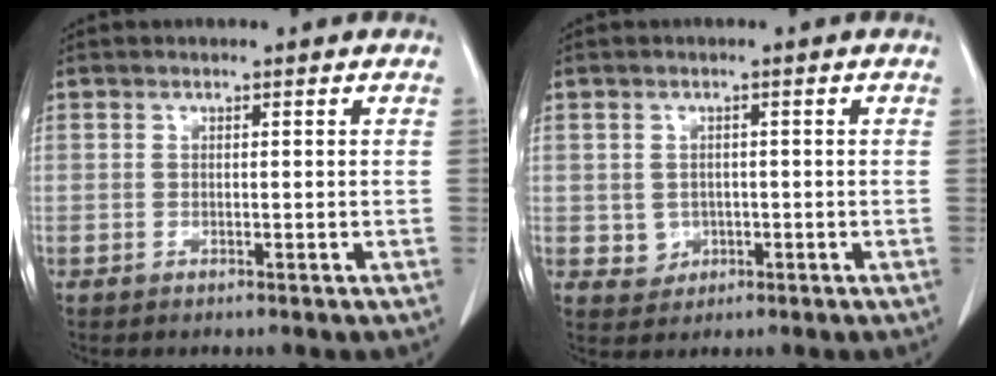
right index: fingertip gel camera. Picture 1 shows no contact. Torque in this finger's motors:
{"motor_torque": [-0.20, 0.09, -0.72, -0.12]}